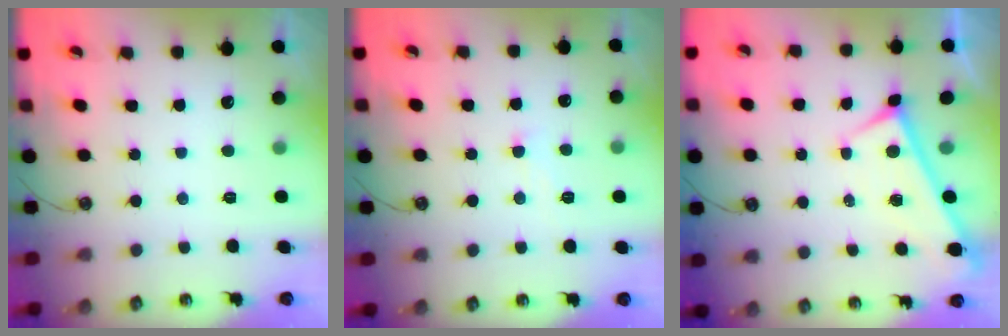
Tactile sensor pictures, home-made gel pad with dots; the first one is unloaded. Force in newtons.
{"total": 1.0, "press": 0.8, "slide": 0.5}
{"total": 0.0}